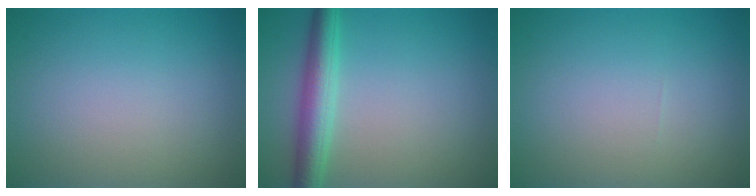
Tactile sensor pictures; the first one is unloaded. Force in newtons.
{"total": 4.1, "press": 4.1, "slide": 0.0}
{"total": 0.0}